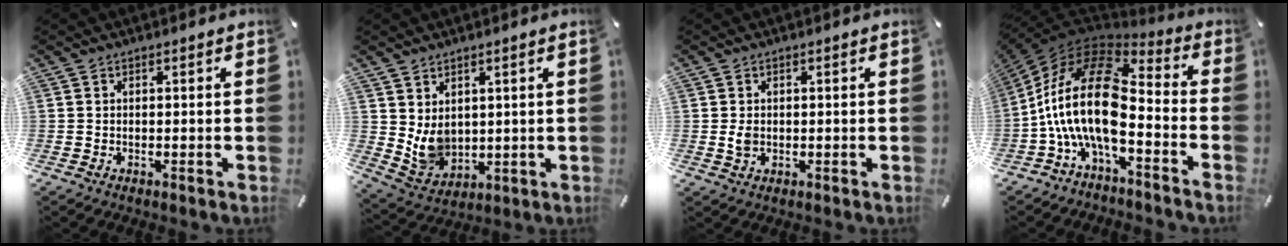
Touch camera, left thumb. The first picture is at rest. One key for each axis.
{"total": 7.1, "fx": 2.9, "fy": 5.9, "fz": 2.7, "tx": -0.075, "ty": -0.029, "tz": 0.056}
{"total": 2.1, "fx": 0.2, "fy": 1.6, "fz": 1.4, "tx": -0.035, "ty": 0.000, "tz": 0.001}
{"total": 22.6, "fx": -3.6, "fy": 11.9, "fz": 18.8, "tx": -0.415, "ty": 0.014, "tz": -0.065}